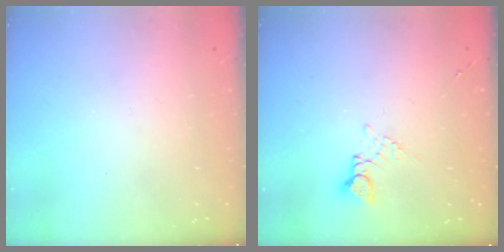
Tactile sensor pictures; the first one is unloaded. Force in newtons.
{"total": 4.7, "press": 4.6, "slide": 0.5}